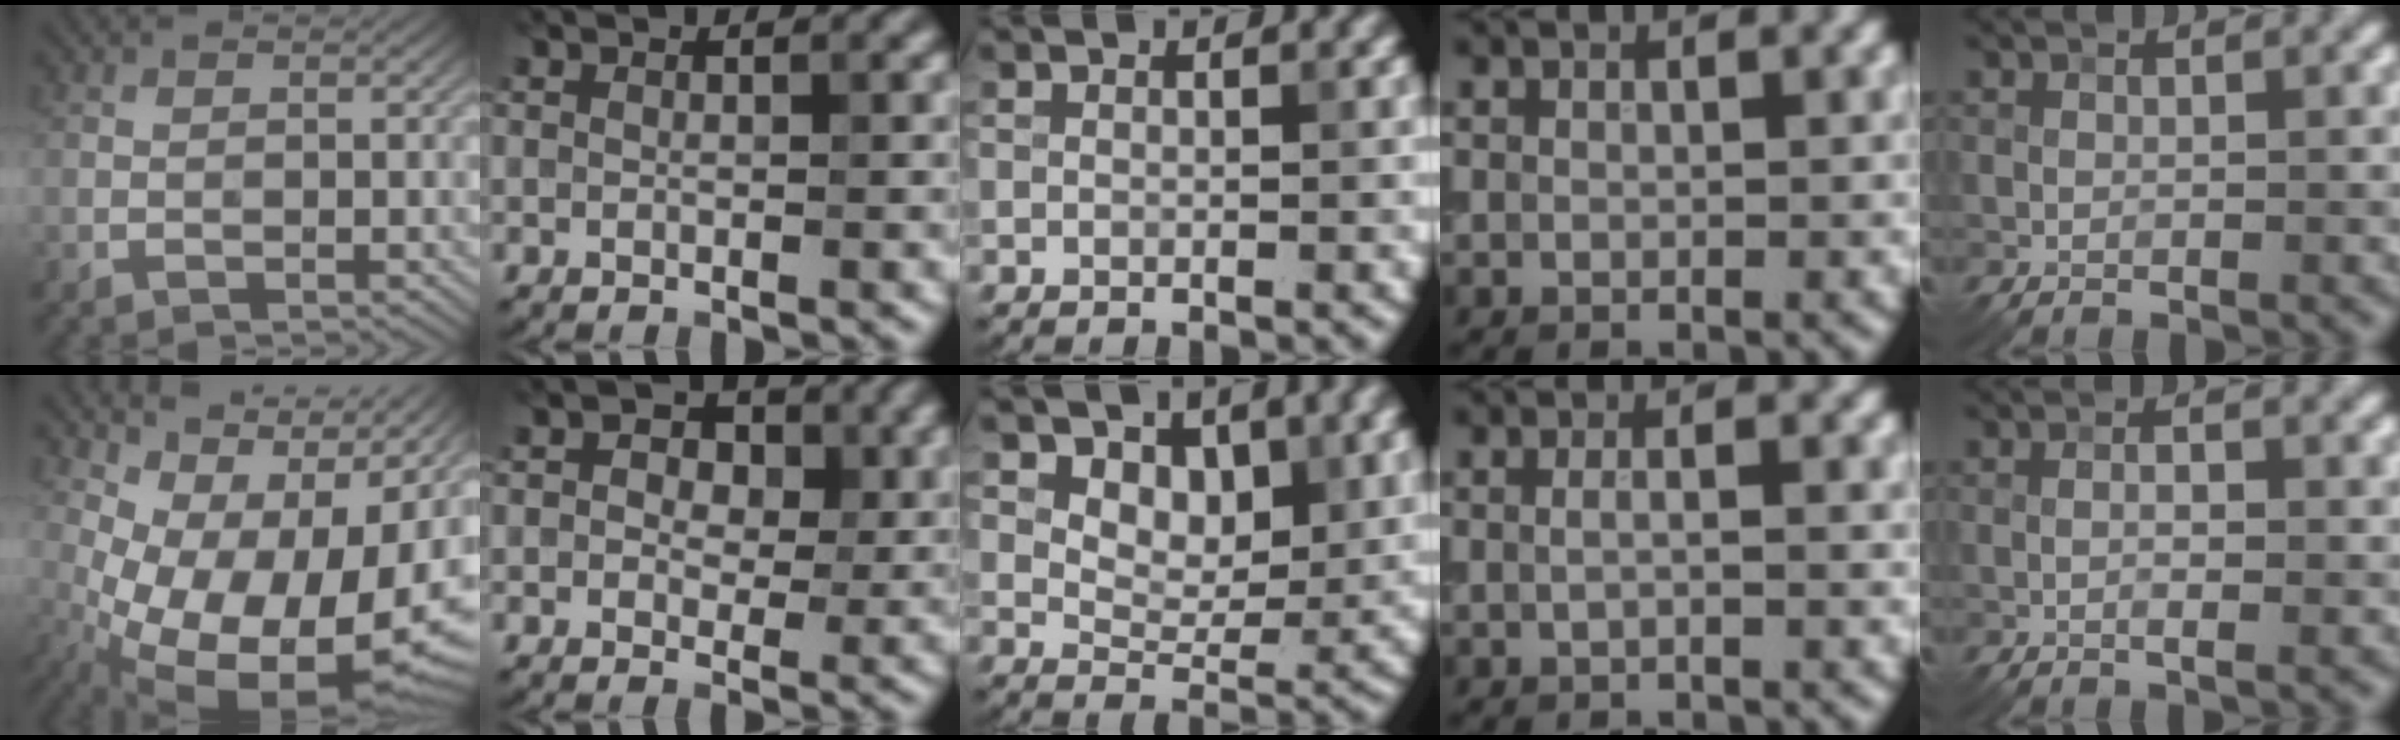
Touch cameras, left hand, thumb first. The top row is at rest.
{"thumb": {"total": 16.2, "force": [-0.1, 8.4, 13.8], "torque": [-0.188, -0.010, 0.028]}, "index": {"total": 4.6, "force": [1.4, 3.1, 3.0], "torque": [-0.029, -0.001, 0.008]}, "middle": {"total": 4.8, "force": [2.5, 3.0, 2.8], "torque": [-0.045, -0.018, 0.033]}, "ring": {"total": 2.4, "force": [0.6, 1.2, 2.0], "torque": [-0.008, 0.001, -0.016]}, "little": {"total": 1.7, "force": [-0.1, 0.4, 1.7], "torque": [-0.026, -0.004, -0.003]}}